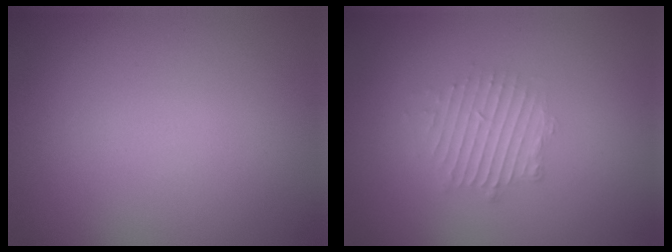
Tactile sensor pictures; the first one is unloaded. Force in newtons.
{"total": 2.4, "press": 2.4, "slide": 0.3}